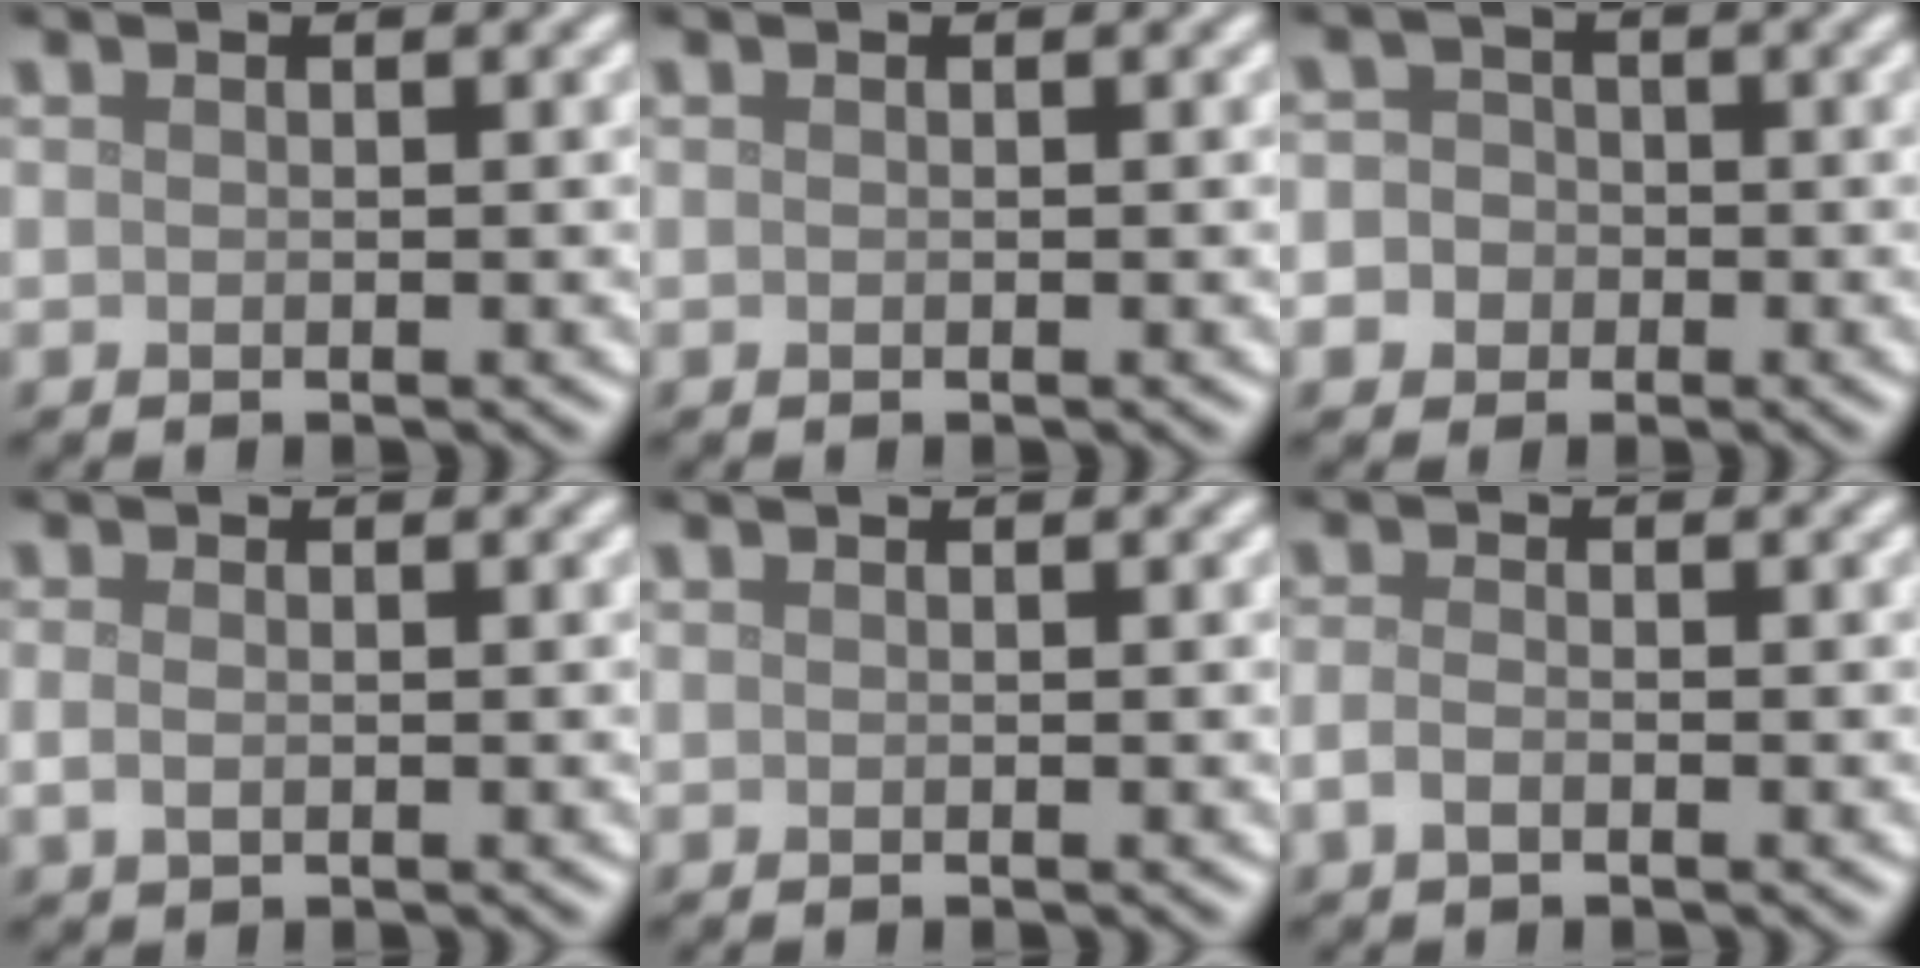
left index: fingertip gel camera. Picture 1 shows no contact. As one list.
[{"total": 0.0}, {"total": 4.8, "force": [-1.2, 4.5, 1.2], "torque": [0.002, 0.015, -0.051]}, {"total": 1.3, "force": [-0.1, 0.8, 1.0], "torque": [-0.024, -0.002, -0.002]}, {"total": 0.0}, {"total": 1.4, "force": [-0.7, 0.7, 1.0], "torque": [-0.025, -0.001, -0.017]}]